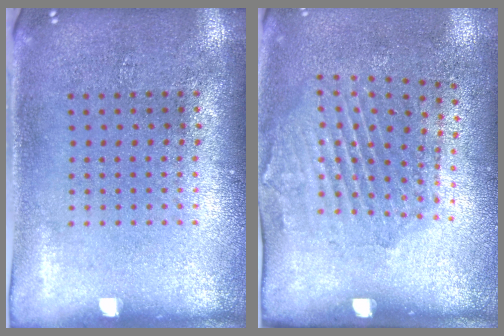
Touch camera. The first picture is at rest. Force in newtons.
{"total": 1.9, "press": 1.2, "slide": 1.6}